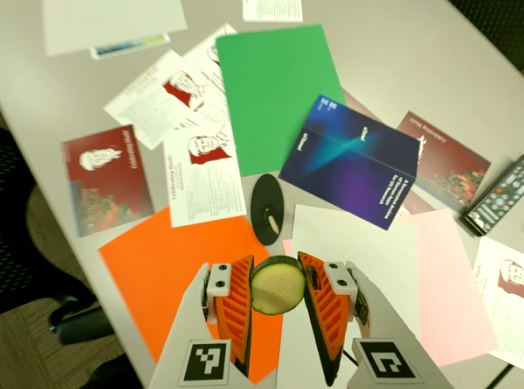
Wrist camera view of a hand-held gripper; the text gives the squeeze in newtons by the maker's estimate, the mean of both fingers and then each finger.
{"total": 15.4, "left": 16.8, "right": 14.0}